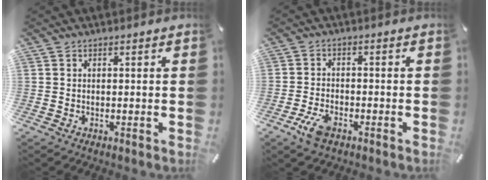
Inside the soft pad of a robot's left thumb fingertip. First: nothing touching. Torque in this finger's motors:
{"motor_torque": [-0.15, 0.23, 0.02, 0.00, 0.02]}